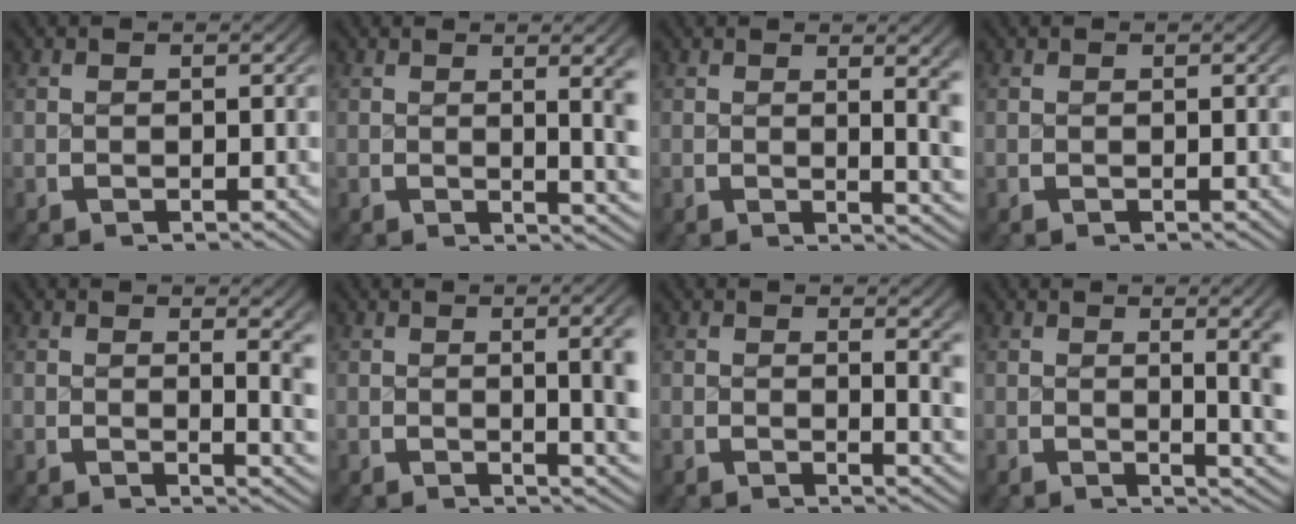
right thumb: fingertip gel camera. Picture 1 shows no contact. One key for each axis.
{"total": 4.4, "fx": 0.6, "fy": 1.1, "fz": 4.2, "tx": -0.045, "ty": 0.000, "tz": 0.009}
{"total": 3.9, "fx": 0.8, "fy": 0.9, "fz": 3.7, "tx": -0.042, "ty": -0.004, "tz": 0.013}
{"total": 0.0}
{"total": 3.6, "fx": 0.9, "fy": 0.9, "fz": 3.4, "tx": -0.034, "ty": -0.007, "tz": 0.014}
{"total": 5.7, "fx": 0.5, "fy": 2.0, "fz": 5.4, "tx": -0.053, "ty": 0.005, "tz": 0.004}
{"total": 2.8, "fx": 0.9, "fy": 0.6, "fz": 2.6, "tx": -0.027, "ty": -0.007, "tz": 0.014}
{"total": 4.8, "fx": 0.4, "fy": 1.5, "fz": 4.5, "tx": -0.054, "ty": 0.000, "tz": 0.007}